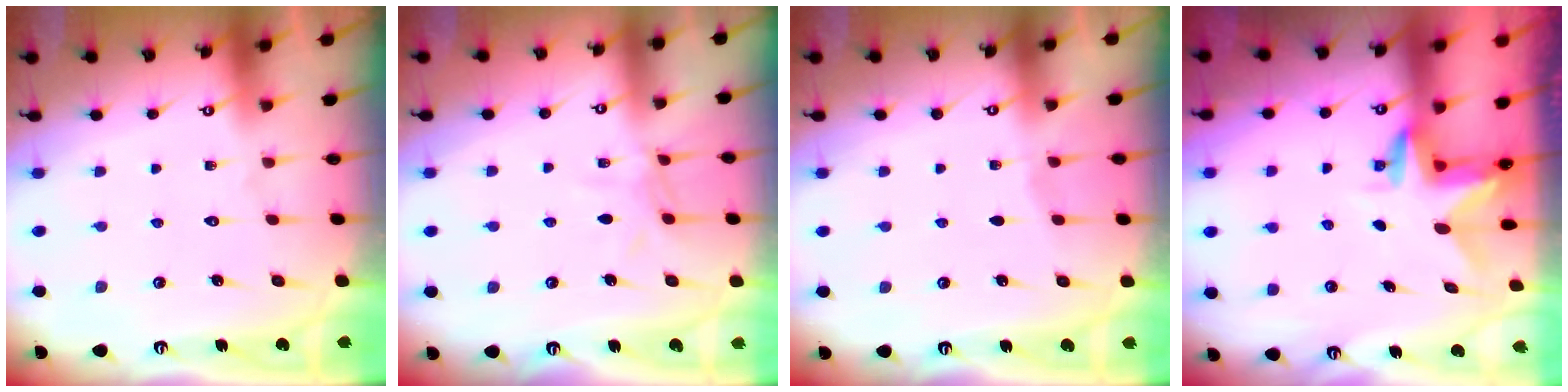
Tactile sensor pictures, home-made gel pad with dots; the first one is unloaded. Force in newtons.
{"total": 5.5, "press": 5.5, "slide": 0.5}
{"total": 1.4, "press": 1.3, "slide": 0.4}
{"total": 3.1, "press": 3.0, "slide": 0.3}